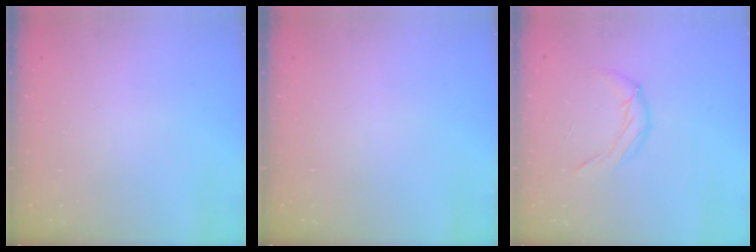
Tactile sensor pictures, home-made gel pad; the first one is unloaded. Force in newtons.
{"total": 0.0}
{"total": 8.2, "press": 8.0, "slide": 1.3}